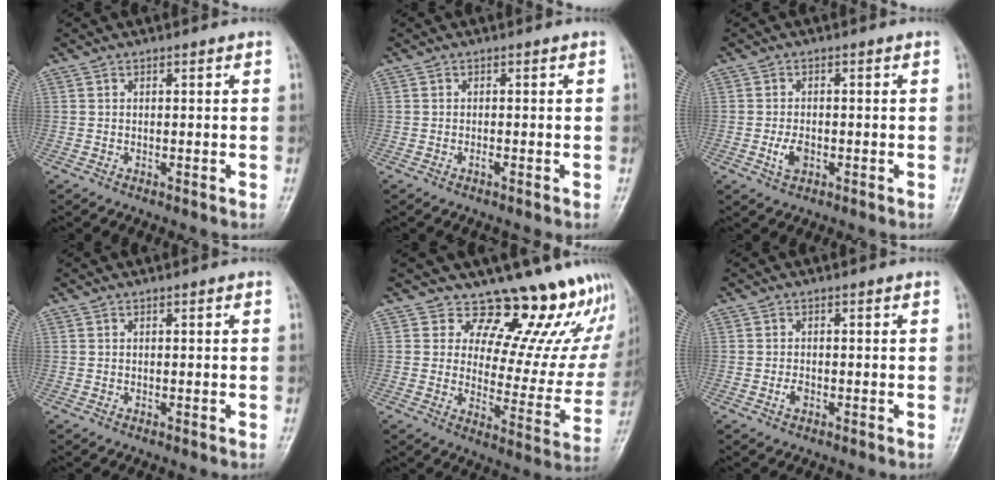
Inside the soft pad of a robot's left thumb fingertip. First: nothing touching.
{"total": 0.5, "force": [-0.3, 0.1, 0.4], "torque": [-0.008, 0.000, -0.005]}
{"total": 3.0, "force": [-0.9, 1.9, 2.2], "torque": [-0.042, 0.000, -0.014]}
{"total": 0.0}
{"total": 18.3, "force": [16.1, 6.8, 5.4], "torque": [-0.005, -0.135, 0.190]}
{"total": 1.4, "force": [-0.6, 0.9, 1.0], "torque": [-0.018, 0.001, -0.011]}